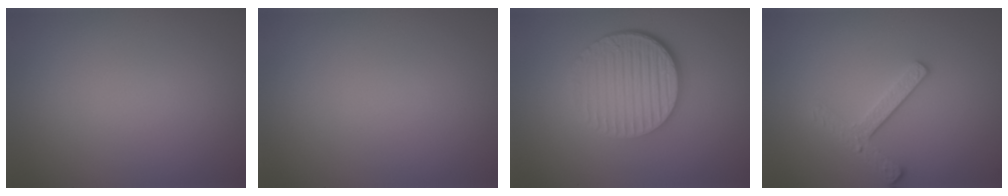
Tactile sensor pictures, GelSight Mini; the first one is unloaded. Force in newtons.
{"total": 0.0}
{"total": 6.1, "press": 4.2, "slide": 4.4}
{"total": 2.4, "press": 2.3, "slide": 0.8}